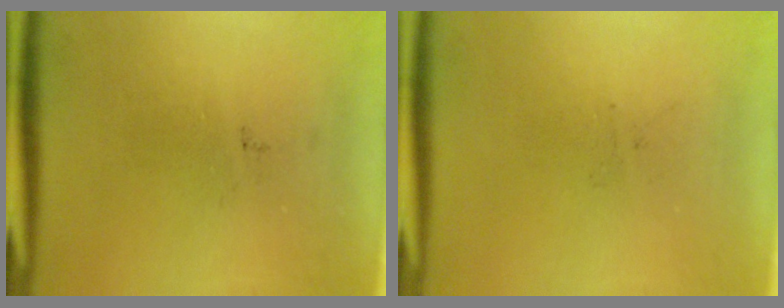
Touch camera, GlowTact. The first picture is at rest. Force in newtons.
{"total": 0.0}